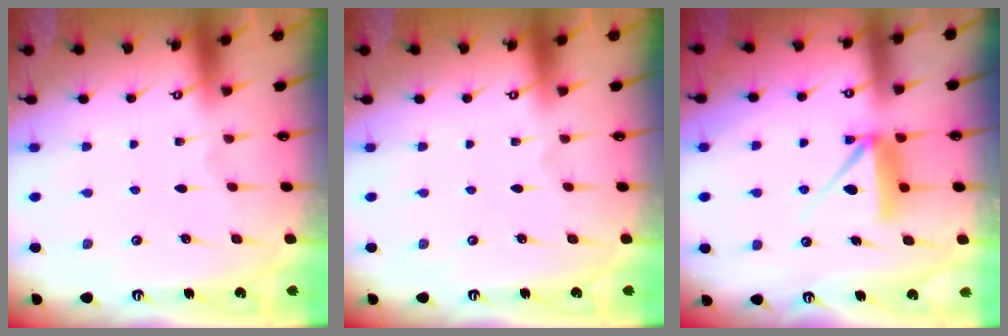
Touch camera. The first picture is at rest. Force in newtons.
{"total": 0.0}
{"total": 10.1, "press": 10.1, "slide": 0.6}